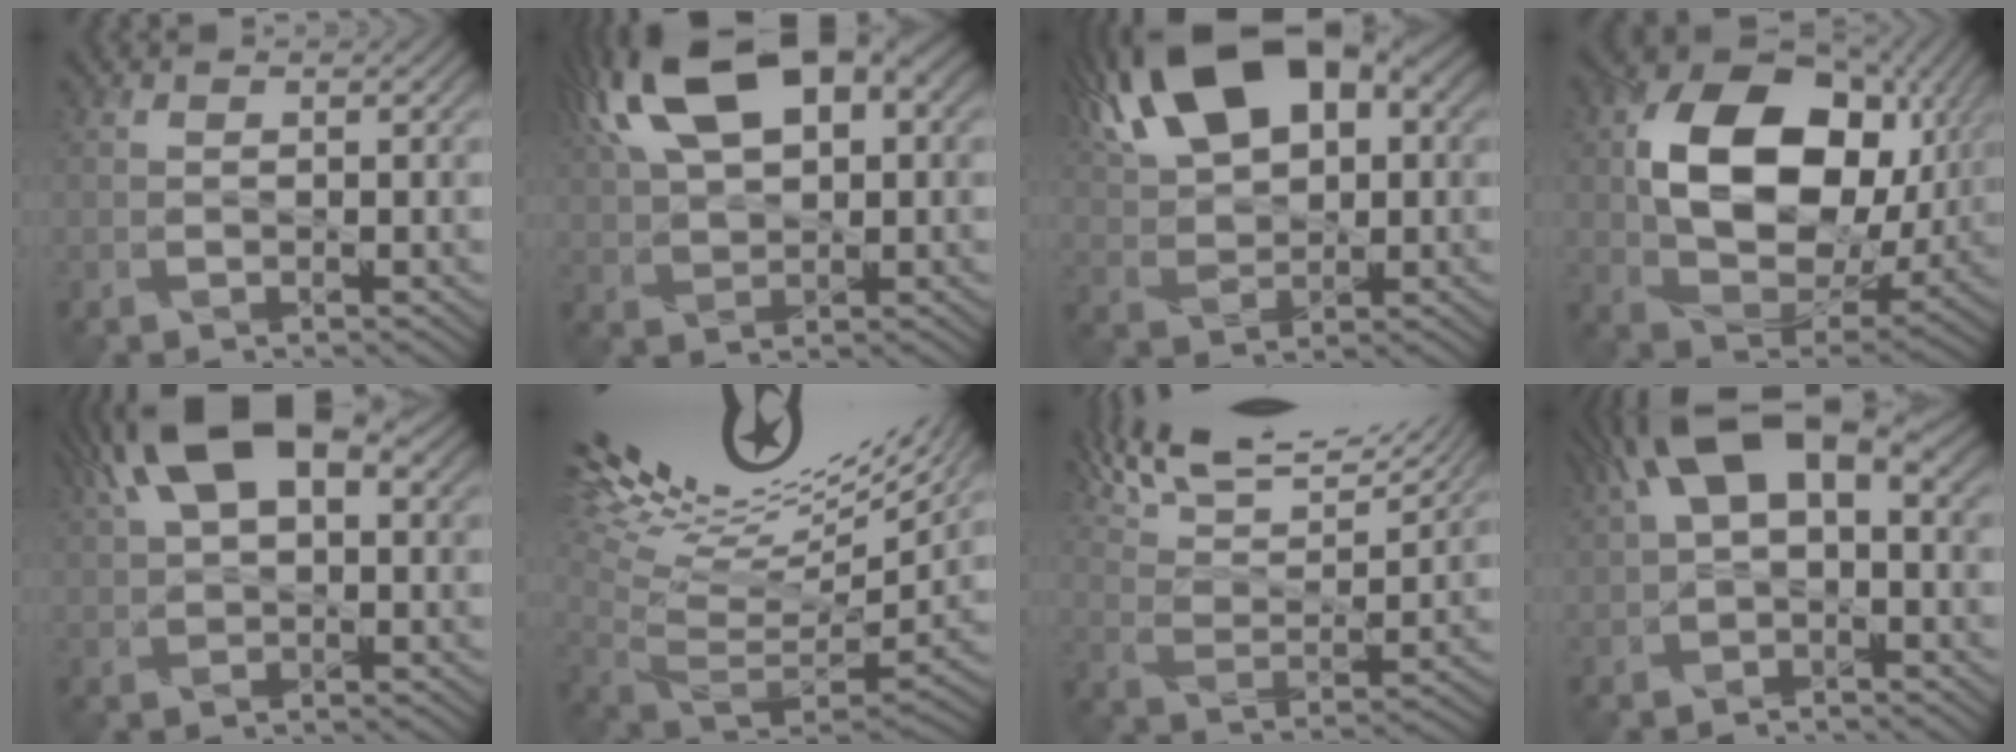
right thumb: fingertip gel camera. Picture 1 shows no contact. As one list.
[{"total": 16.7, "force": [6.9, 8.4, 12.7], "torque": [-0.262, 0.036, 0.111]}, {"total": 18.8, "force": [8.4, 9.9, 13.6], "torque": [-0.269, 0.061, 0.119]}, {"total": 16.6, "force": [2.9, 11.6, 11.4], "torque": [-0.217, -0.013, 0.068]}, {"total": 14.1, "force": [5.8, 7.0, 10.8], "torque": [-0.197, 0.026, 0.082]}, {"total": 19.9, "force": [12.0, 6.1, 14.7], "torque": [-0.275, 0.052, 0.202]}, {"total": 14.9, "force": [12.0, 3.9, 7.9], "torque": [-0.177, 0.007, 0.182]}, {"total": 10.5, "force": [3.0, 5.5, 8.4], "torque": [-0.168, 0.024, 0.043]}]